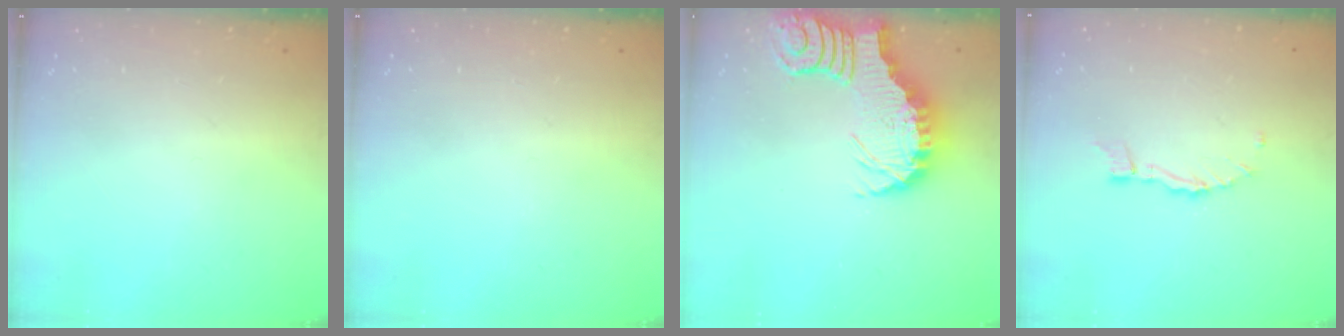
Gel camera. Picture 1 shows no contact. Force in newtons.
{"total": 0.0}
{"total": 3.4, "press": 3.4, "slide": 0.5}
{"total": 4.9, "press": 4.9, "slide": 0.2}